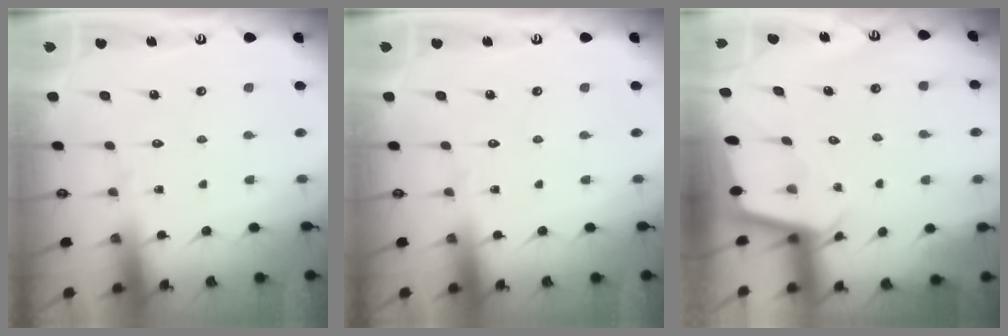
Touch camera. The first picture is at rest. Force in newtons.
{"total": 0.0}
{"total": 2.0, "press": 2.0, "slide": 0.1}